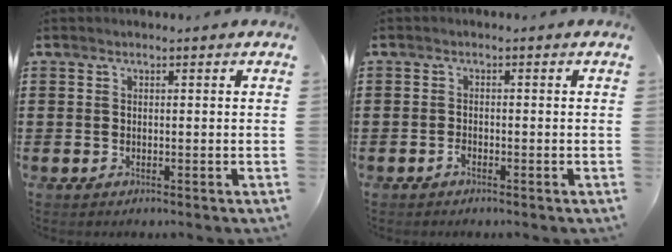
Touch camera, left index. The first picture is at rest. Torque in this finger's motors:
{"motor_torque": [-0.11, 0.12, 0.00, 0.02]}